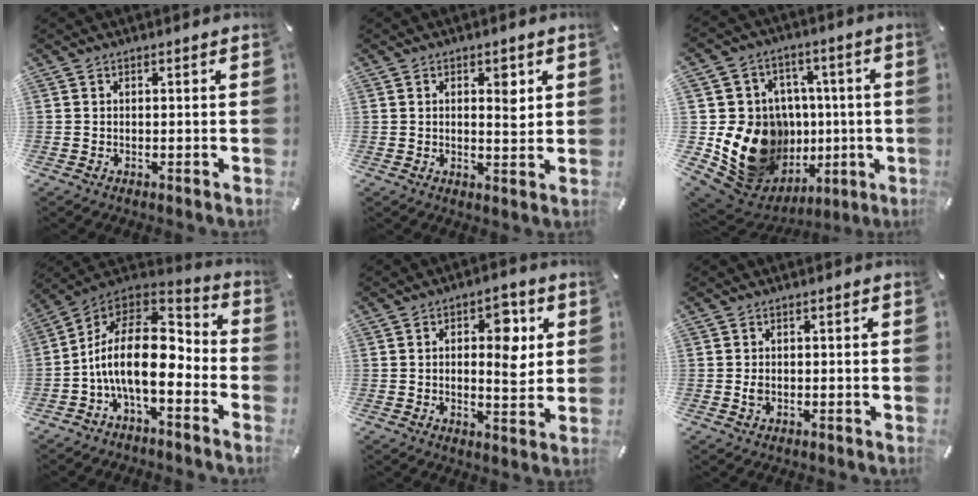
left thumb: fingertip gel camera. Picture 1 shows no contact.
{"total": 4.4, "force": [1.4, 2.4, 3.4], "torque": [-0.040, -0.007, 0.016]}
{"total": 20.9, "force": [-2.3, 18.2, 10.0], "torque": [-0.175, -0.009, 0.010]}
{"total": 18.9, "force": [-2.6, 9.9, 15.9], "torque": [-0.323, 0.003, -0.046]}
{"total": 9.7, "force": [2.3, 5.2, 7.8], "torque": [-0.097, -0.008, 0.031]}
{"total": 1.7, "force": [-0.3, 1.1, 1.2], "torque": [-0.023, 0.003, -0.007]}